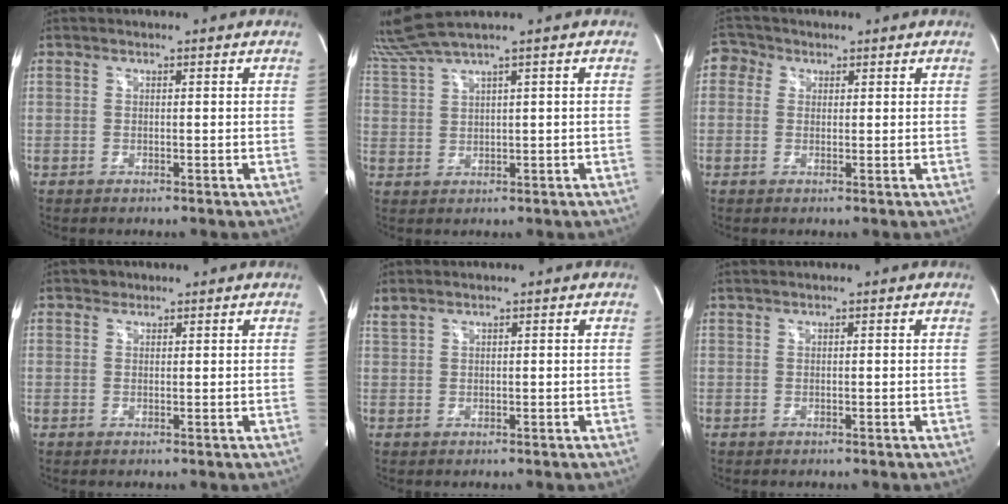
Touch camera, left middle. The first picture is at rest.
{"total": 5.0, "force": [4.2, -1.8, 2.1], "torque": [-0.064, 0.010, 0.098]}
{"total": 3.2, "force": [1.1, 2.9, 0.8], "torque": [-0.020, 0.013, 0.016]}
{"total": 1.0, "force": [0.8, 0.7, 0.0], "torque": [0.000, 0.000, 0.007]}
{"total": 1.1, "force": [1.0, 0.0, 0.4], "torque": [-0.018, 0.016, 0.029]}
{"total": 0.9, "force": [0.8, -0.1, 0.4], "torque": [-0.011, 0.016, 0.021]}